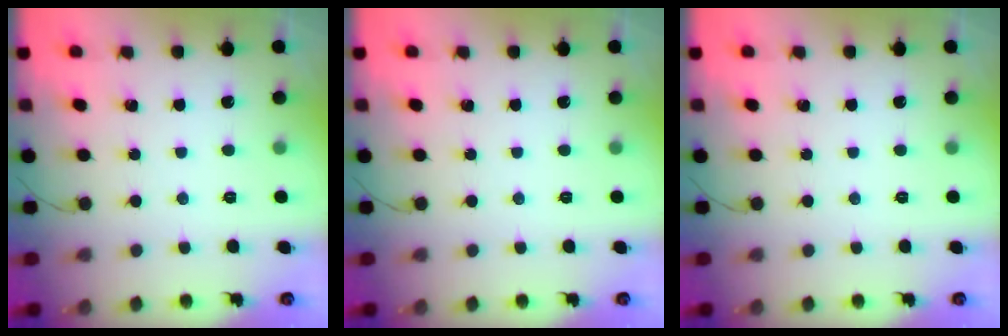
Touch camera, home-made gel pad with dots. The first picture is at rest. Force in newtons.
{"total": 0.0}
{"total": 0.0}